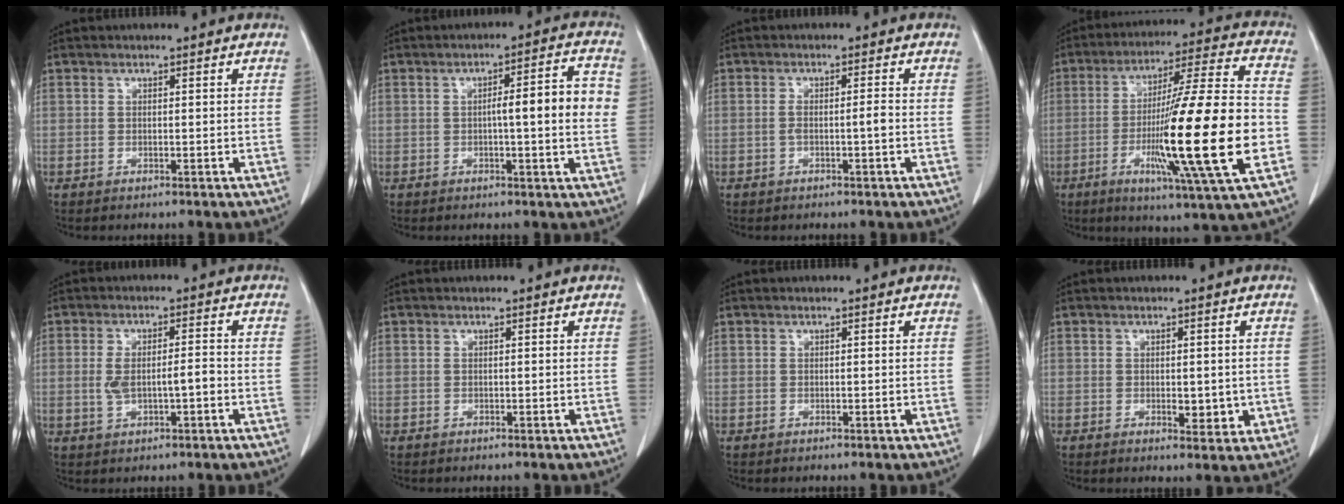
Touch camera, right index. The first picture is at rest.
{"total": 8.1, "force": [0.2, 0.6, 8.1], "torque": [-0.112, 0.015, -0.001]}
{"total": 2.3, "force": [-0.6, 0.0, 2.2], "torque": [-0.040, 0.002, -0.011]}
{"total": 22.6, "force": [-5.1, -0.2, 22.0], "torque": [-0.357, -0.017, -0.090]}
{"total": 5.3, "force": [-0.8, 1.6, 5.0], "torque": [-0.102, 0.012, -0.008]}
{"total": 0.0}
{"total": 0.0}
{"total": 3.6, "force": [-0.4, 1.6, 3.2], "torque": [-0.041, -0.005, -0.001]}